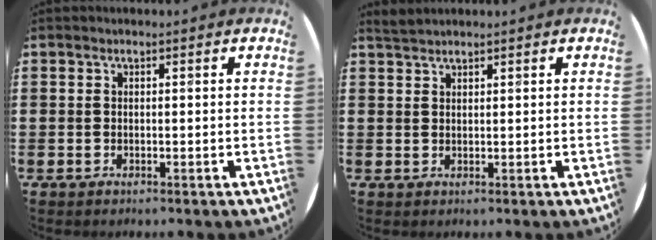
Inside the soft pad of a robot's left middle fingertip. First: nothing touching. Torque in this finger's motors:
{"motor_torque": [0.28, -0.26, -0.06, 0.00]}